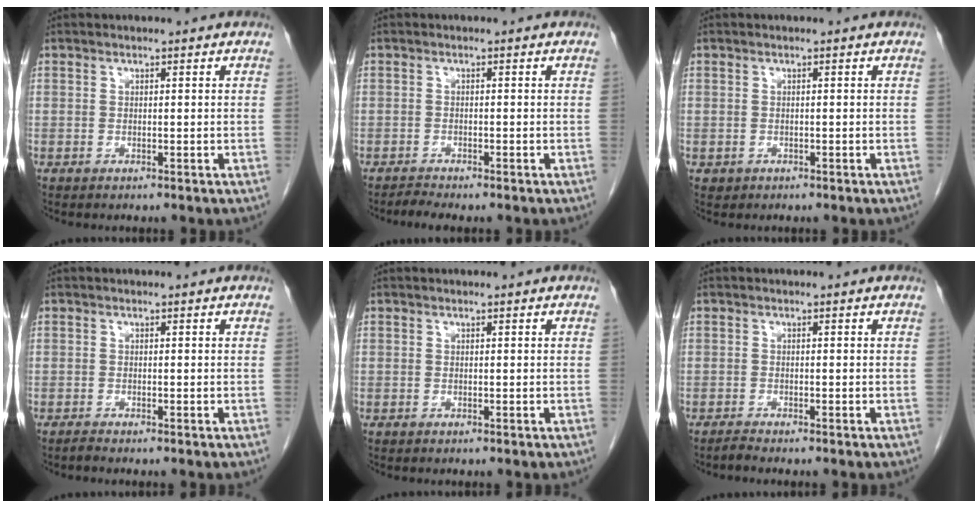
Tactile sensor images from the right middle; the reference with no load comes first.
{"total": 1.3, "force": [-1.3, -0.2, 0.4], "torque": [-0.015, -0.007, -0.022]}
{"total": 0.7, "force": [-0.2, 0.7, 0.1], "torque": [-0.004, 0.003, 0.001]}
{"total": 0.6, "force": [-0.5, -0.2, 0.1], "torque": [-0.008, -0.003, -0.011]}
{"total": 0.0}
{"total": 0.9, "force": [-0.8, -0.3, 0.2], "torque": [-0.011, -0.005, -0.017]}